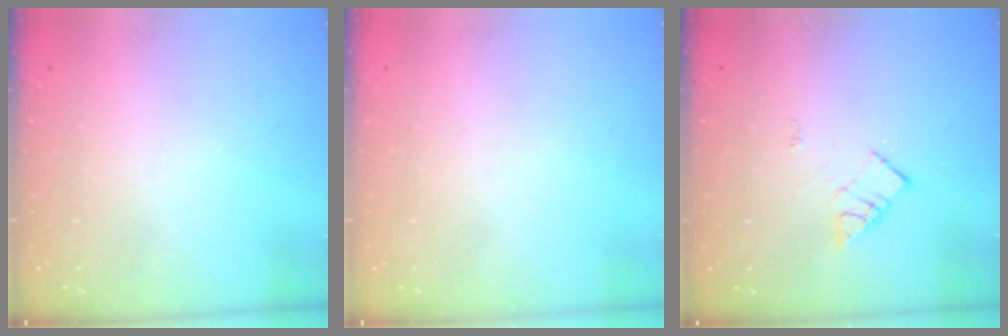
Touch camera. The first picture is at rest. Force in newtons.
{"total": 1.7, "press": 1.6, "slide": 0.1}
{"total": 6.9, "press": 6.9, "slide": 0.3}